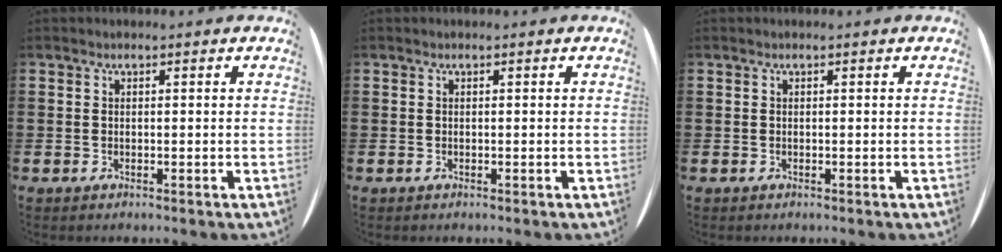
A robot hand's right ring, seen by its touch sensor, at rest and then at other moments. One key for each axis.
{"total": 0.0}
{"total": 0.0}